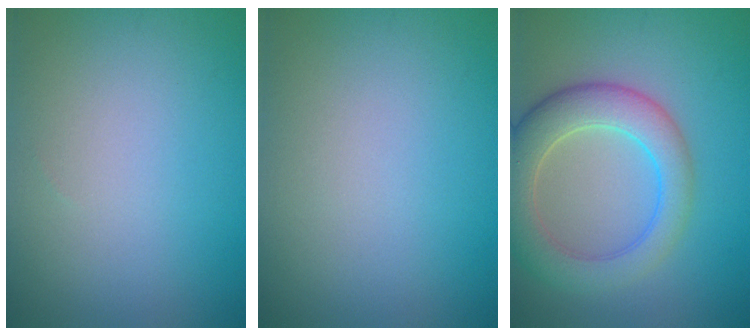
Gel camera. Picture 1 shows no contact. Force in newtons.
{"total": 0.0}
{"total": 6.1, "press": 6.1, "slide": 0.5}